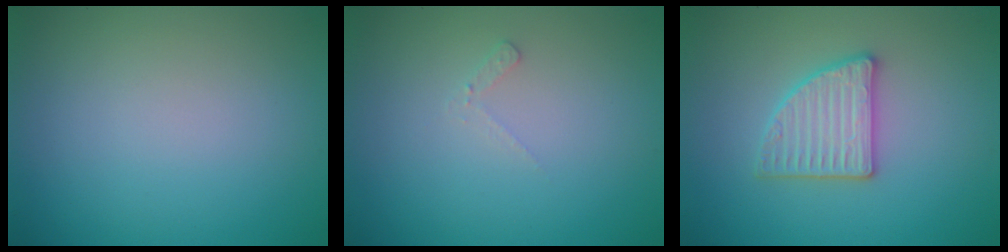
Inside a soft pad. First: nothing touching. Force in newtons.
{"total": 0.8, "press": 0.8, "slide": 0.2}
{"total": 3.1, "press": 3.1, "slide": 0.7}